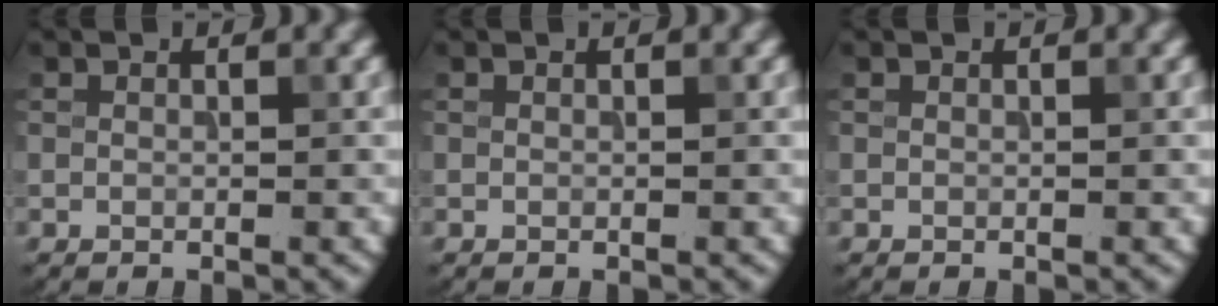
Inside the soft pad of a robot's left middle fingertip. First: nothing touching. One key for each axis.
{"total": 0.0}
{"total": 0.0}